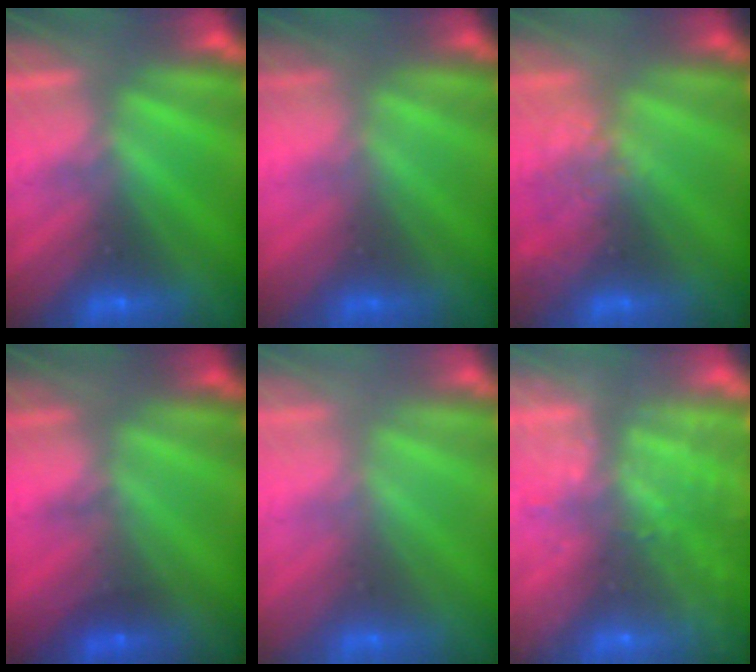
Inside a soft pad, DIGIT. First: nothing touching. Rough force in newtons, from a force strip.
{"total": 2.4}
{"total": 2.9}
{"total": 1.7}
{"total": 2.7}
{"total": 8.6}